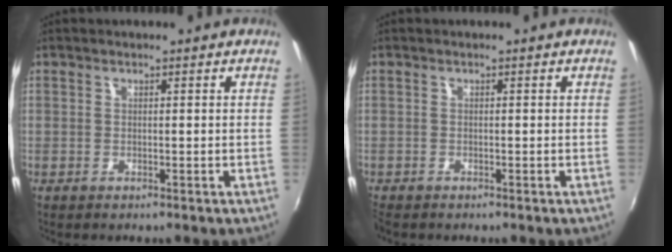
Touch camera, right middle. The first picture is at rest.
{"total": 1.2, "force": [-1.0, 0.5, 0.2], "torque": [-0.009, -0.006, -0.021]}